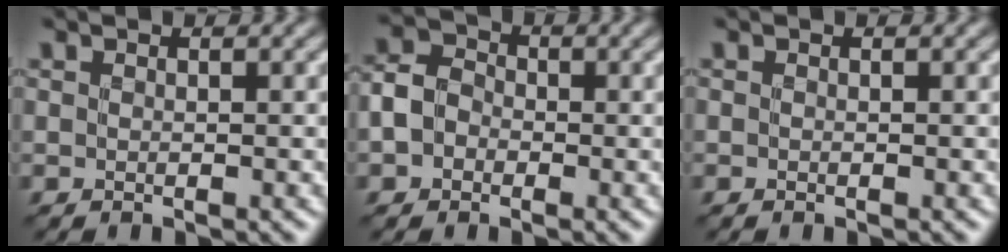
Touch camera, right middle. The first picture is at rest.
{"total": 3.4, "force": [-0.8, 2.8, 1.7], "torque": [-0.033, 0.005, -0.022]}
{"total": 0.0}